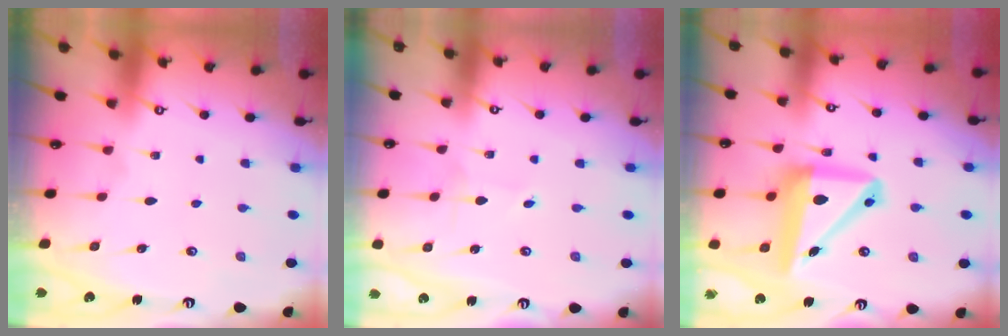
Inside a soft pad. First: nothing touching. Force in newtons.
{"total": 0.6, "press": 0.6, "slide": 0.0}
{"total": 14.1, "press": 13.8, "slide": 2.9}